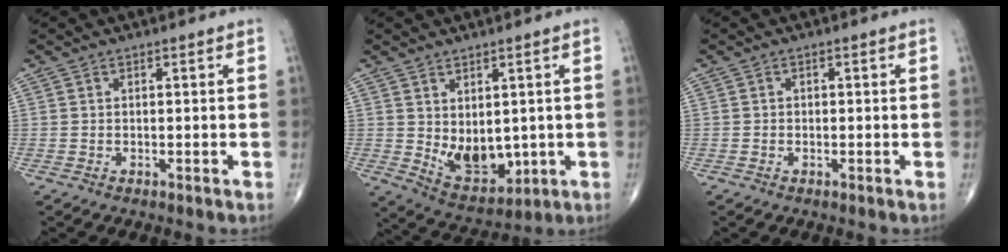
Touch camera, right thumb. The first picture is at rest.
{"total": 9.4, "force": [-0.1, 5.9, 7.3], "torque": [-0.080, -0.017, 0.024]}
{"total": 0.6, "force": [-0.2, 0.6, 0.1], "torque": [0.006, 0.003, -0.008]}